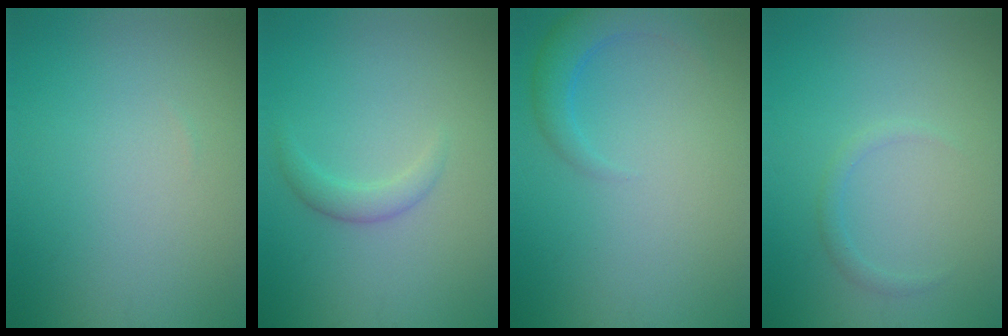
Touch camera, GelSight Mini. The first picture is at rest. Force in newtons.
{"total": 1.6, "press": 1.6, "slide": 0.1}
{"total": 2.8, "press": 2.8, "slide": 0.2}
{"total": 1.0, "press": 1.0, "slide": 0.0}